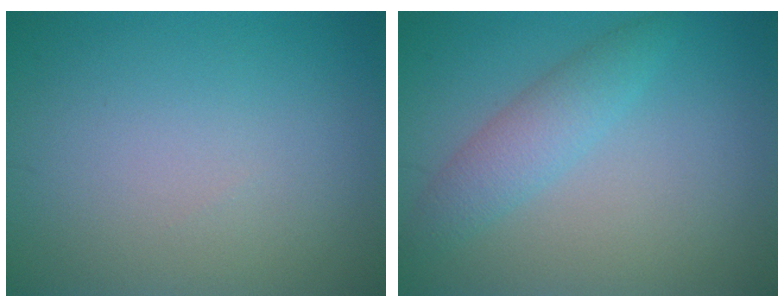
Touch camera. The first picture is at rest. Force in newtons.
{"total": 2.9, "press": 2.9, "slide": 0.1}